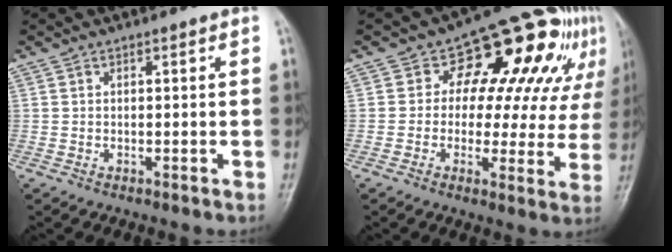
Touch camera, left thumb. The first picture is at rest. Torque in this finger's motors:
{"motor_torque": [0.18, 0.24, 0.00, -0.13, -0.08]}